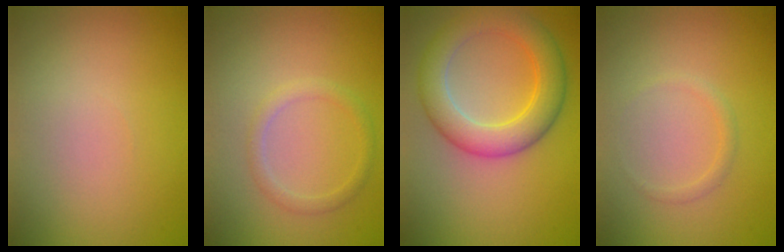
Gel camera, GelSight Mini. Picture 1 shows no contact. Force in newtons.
{"total": 1.6, "press": 1.6, "slide": 0.1}
{"total": 6.2, "press": 6.2, "slide": 0.2}
{"total": 0.9, "press": 0.9, "slide": 0.0}